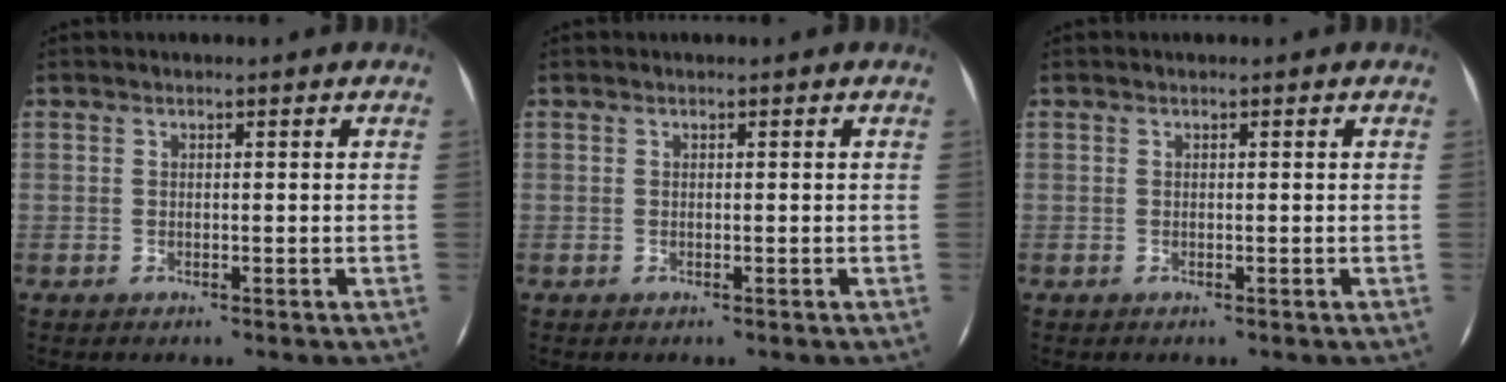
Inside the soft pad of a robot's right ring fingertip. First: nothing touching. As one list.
[{"total": 0.0}, {"total": 0.0}]